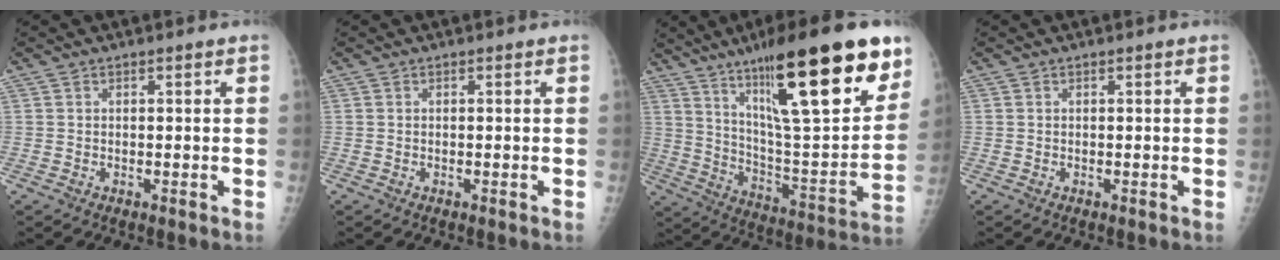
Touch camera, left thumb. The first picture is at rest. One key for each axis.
{"total": 0.0}
{"total": 29.7, "fx": 16.4, "fy": 6.9, "fz": 23.7, "tx": -0.339, "ty": -0.049, "tz": 0.267}
{"total": 0.0}